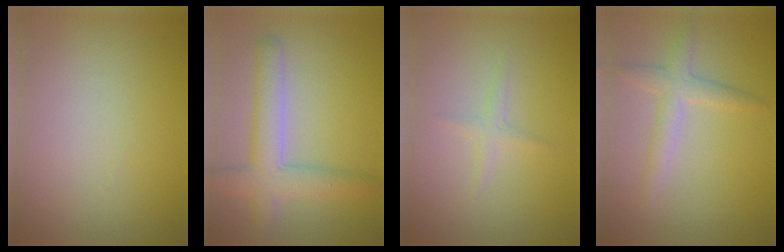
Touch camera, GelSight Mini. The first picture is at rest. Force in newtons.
{"total": 4.7, "press": 4.7, "slide": 0.2}
{"total": 1.1, "press": 1.1, "slide": 0.0}
{"total": 2.5, "press": 2.5, "slide": 0.1}